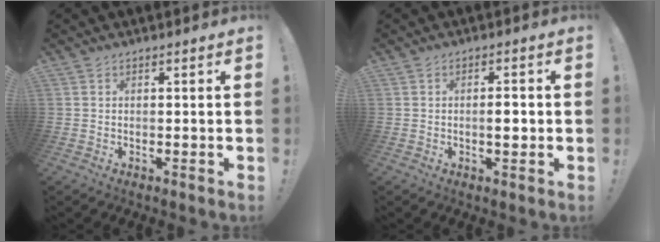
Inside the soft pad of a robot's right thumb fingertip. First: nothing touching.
{"total": 3.3, "force": [-0.7, 1.1, 3.1], "torque": [-0.041, 0.001, -0.016]}